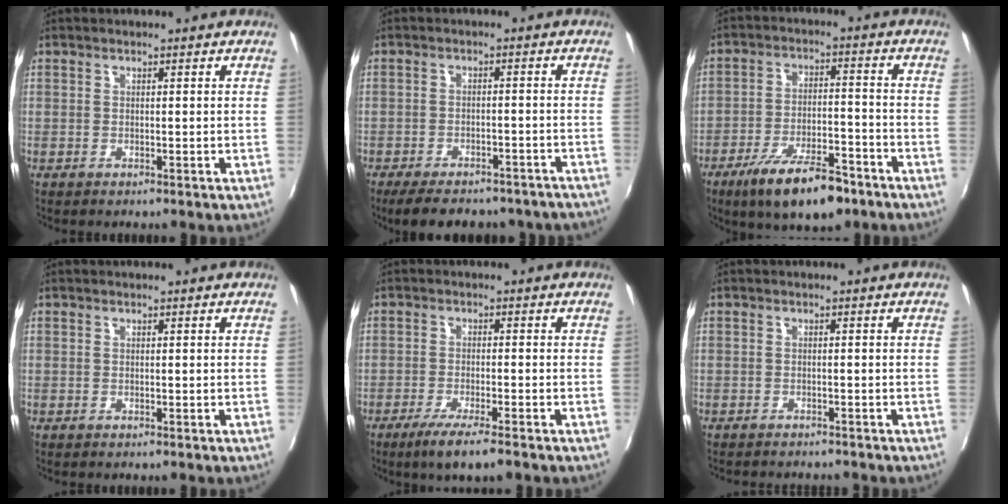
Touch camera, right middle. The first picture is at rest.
{"total": 15.8, "force": [-13.4, 5.2, 6.8], "torque": [-0.138, -0.012, -0.165]}
{"total": 13.7, "force": [-9.4, 4.3, 8.9], "torque": [-0.175, -0.018, -0.151]}
{"total": 0.0}
{"total": 6.4, "force": [-4.5, 0.3, 4.6], "torque": [-0.103, -0.021, -0.081]}
{"total": 3.8, "force": [-3.6, 0.8, 1.1], "torque": [-0.031, -0.012, -0.053]}